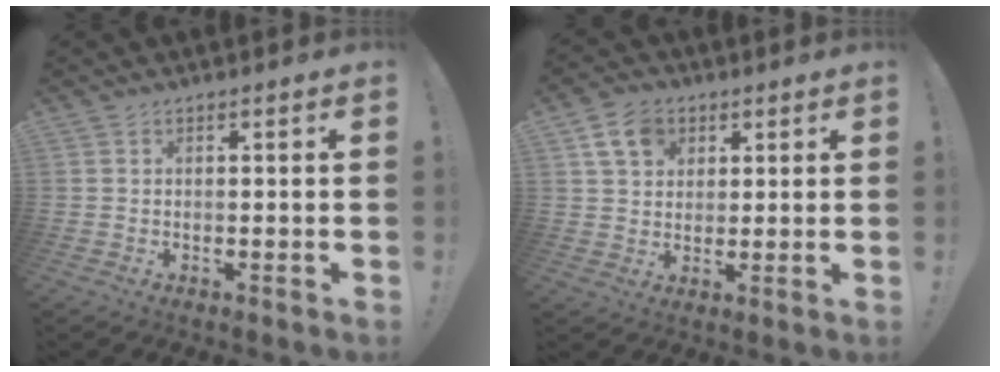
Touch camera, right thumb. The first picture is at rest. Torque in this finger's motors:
{"motor_torque": [-0.16, 0.30, 0.61, 0.25, 0.12]}